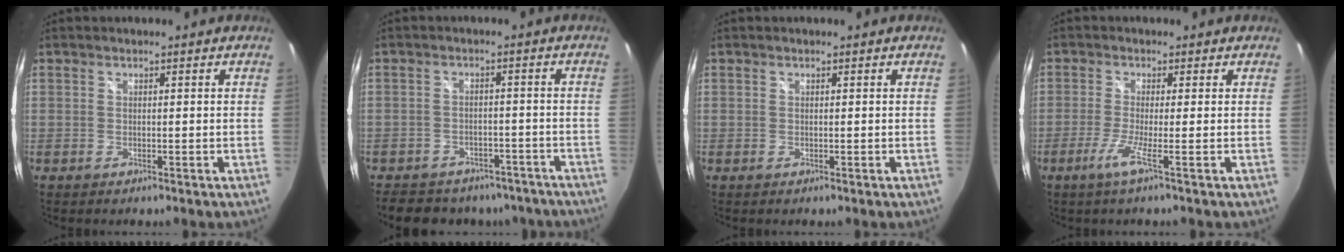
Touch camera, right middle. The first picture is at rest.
{"total": 17.1, "force": [-13.8, 8.1, 6.1], "torque": [-0.136, 0.014, -0.168]}
{"total": 0.0}
{"total": 3.7, "force": [-1.7, -1.3, 2.9], "torque": [-0.080, -0.012, -0.038]}